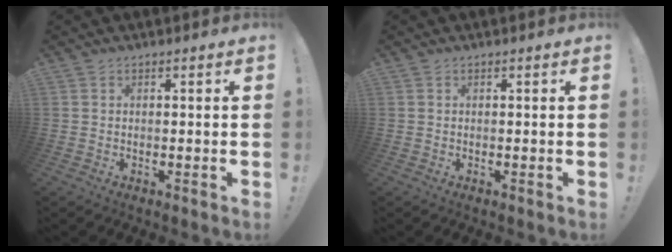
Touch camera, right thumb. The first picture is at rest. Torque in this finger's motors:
{"motor_torque": [-0.01, 0.01, 0.07, -0.07, 0.00]}